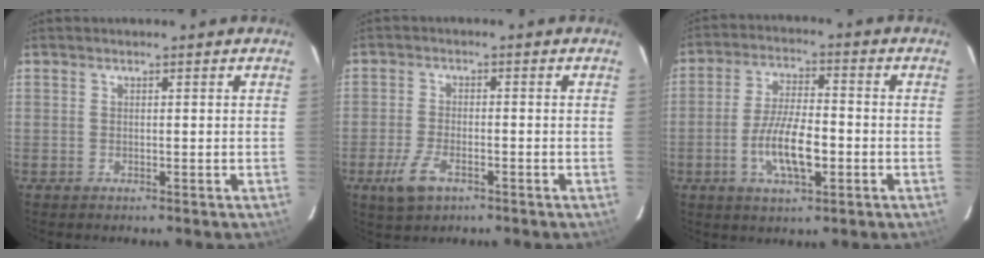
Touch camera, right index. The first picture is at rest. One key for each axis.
{"total": 6.0, "fx": -3.2, "fy": 2.8, "fz": 4.2, "tx": -0.104, "ty": -0.008, "tz": -0.058}
{"total": 9.6, "fx": -2.9, "fy": 3.2, "fz": 8.6, "tx": -0.171, "ty": -0.004, "tz": -0.051}